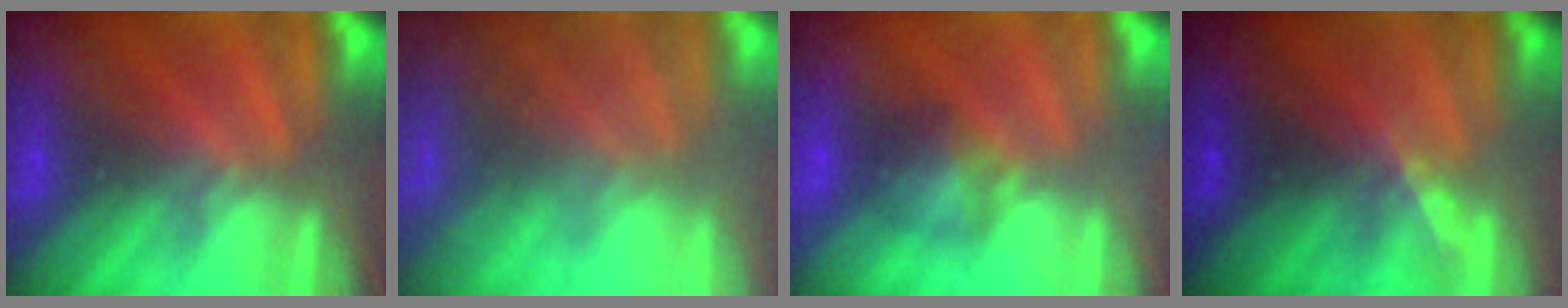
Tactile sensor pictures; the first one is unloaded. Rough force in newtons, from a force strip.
{"total": 7.1}
{"total": 2.9}
{"total": 1.3}